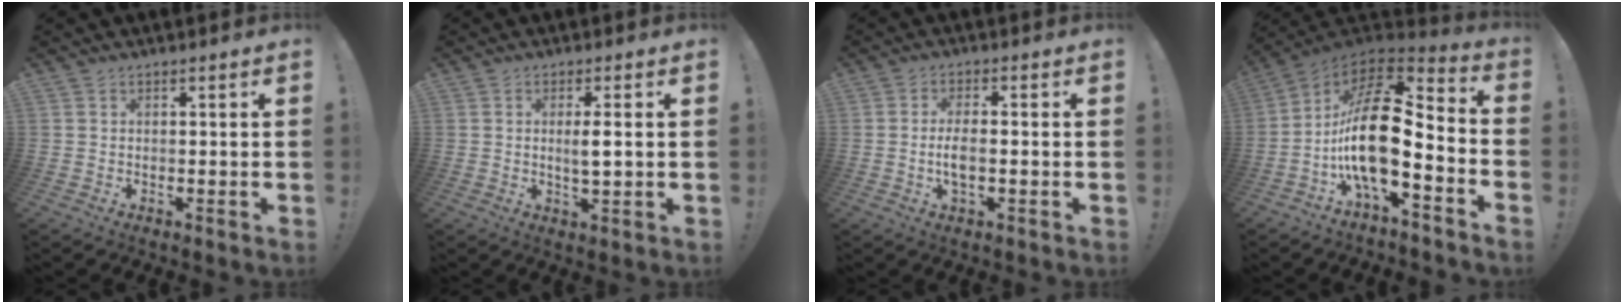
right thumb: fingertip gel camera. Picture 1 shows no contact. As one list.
[{"total": 4.0, "force": [0.6, 0.8, 3.8], "torque": [-0.056, -0.008, 0.006]}, {"total": 4.8, "force": [-0.9, 1.8, 4.4], "torque": [-0.095, 0.002, -0.016]}, {"total": 21.1, "force": [-3.3, 8.1, 19.2], "torque": [-0.388, 0.014, -0.059]}]